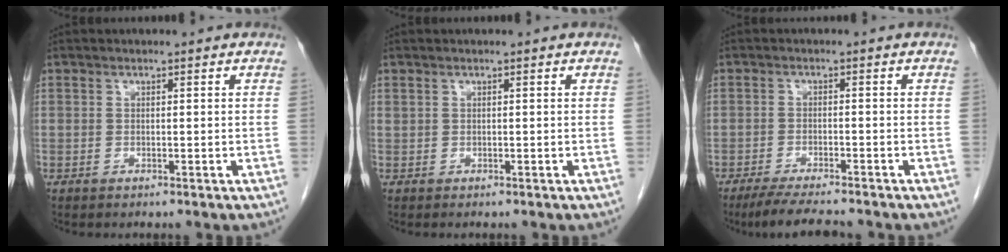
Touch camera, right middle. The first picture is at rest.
{"total": 0.0}
{"total": 7.2, "force": [-6.3, 0.6, 3.4], "torque": [-0.055, -0.019, -0.103]}